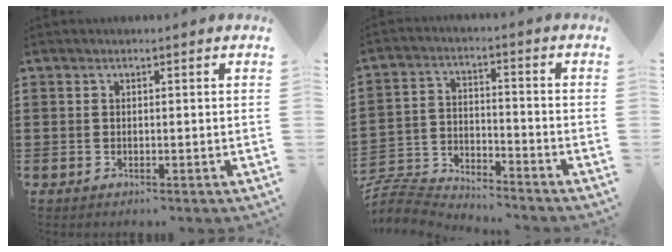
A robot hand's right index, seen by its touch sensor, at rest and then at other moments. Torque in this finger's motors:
{"motor_torque": [-1.32, 0.82, -1.05, -0.21]}